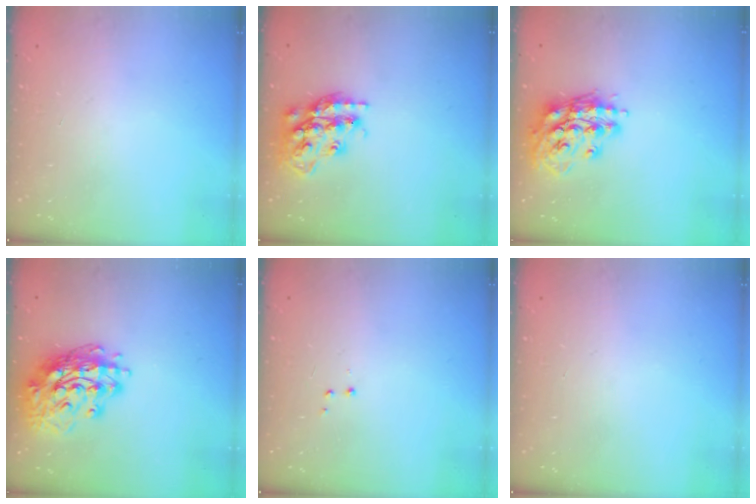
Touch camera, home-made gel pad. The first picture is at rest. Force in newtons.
{"total": 19.3, "press": 19.3, "slide": 1.4}
{"total": 14.9, "press": 14.9, "slide": 1.6}
{"total": 15.7, "press": 15.7, "slide": 1.3}
{"total": 2.9, "press": 2.8, "slide": 0.7}
{"total": 0.0}